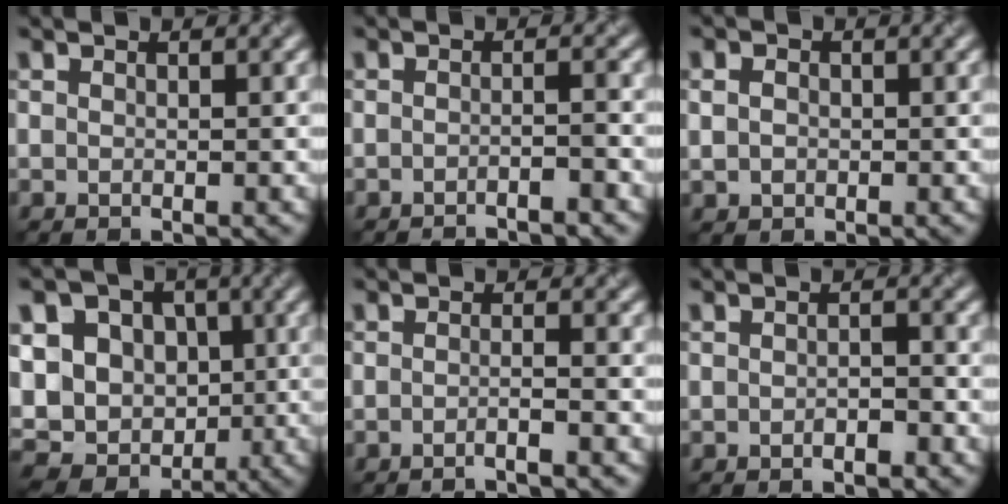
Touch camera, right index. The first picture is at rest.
{"total": 2.3, "force": [-1.6, 0.4, 1.6], "torque": [-0.012, 0.000, -0.034]}
{"total": 1.8, "force": [0.1, 1.6, 0.9], "torque": [-0.015, -0.001, 0.001]}
{"total": 16.4, "force": [0.6, 14.6, 7.4], "torque": [-0.156, 0.014, -0.006]}
{"total": 1.7, "force": [-0.9, 0.3, 1.4], "torque": [-0.012, -0.003, -0.027]}
{"total": 1.4, "force": [-0.7, 0.4, 1.1], "torque": [-0.017, 0.000, -0.012]}